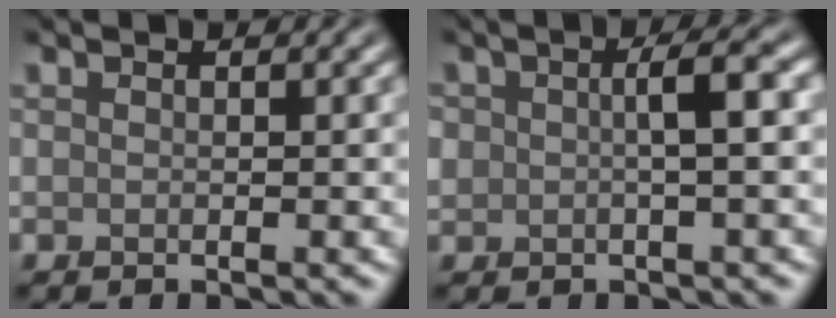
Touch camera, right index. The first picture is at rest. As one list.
[{"total": 2.7, "force": [0.1, 0.9, 2.5], "torque": [-0.047, 0.007, 0.000]}]